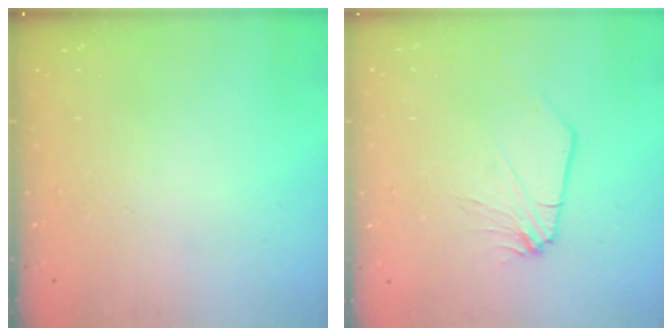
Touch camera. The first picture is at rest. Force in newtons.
{"total": 1.7, "press": 1.7, "slide": 0.3}